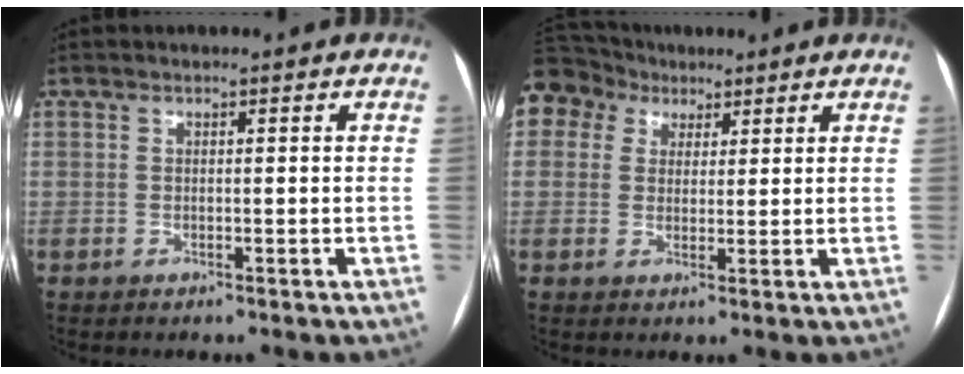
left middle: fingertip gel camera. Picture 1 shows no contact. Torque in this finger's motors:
{"motor_torque": [2.14, 0.00, 1.06, 0.21]}